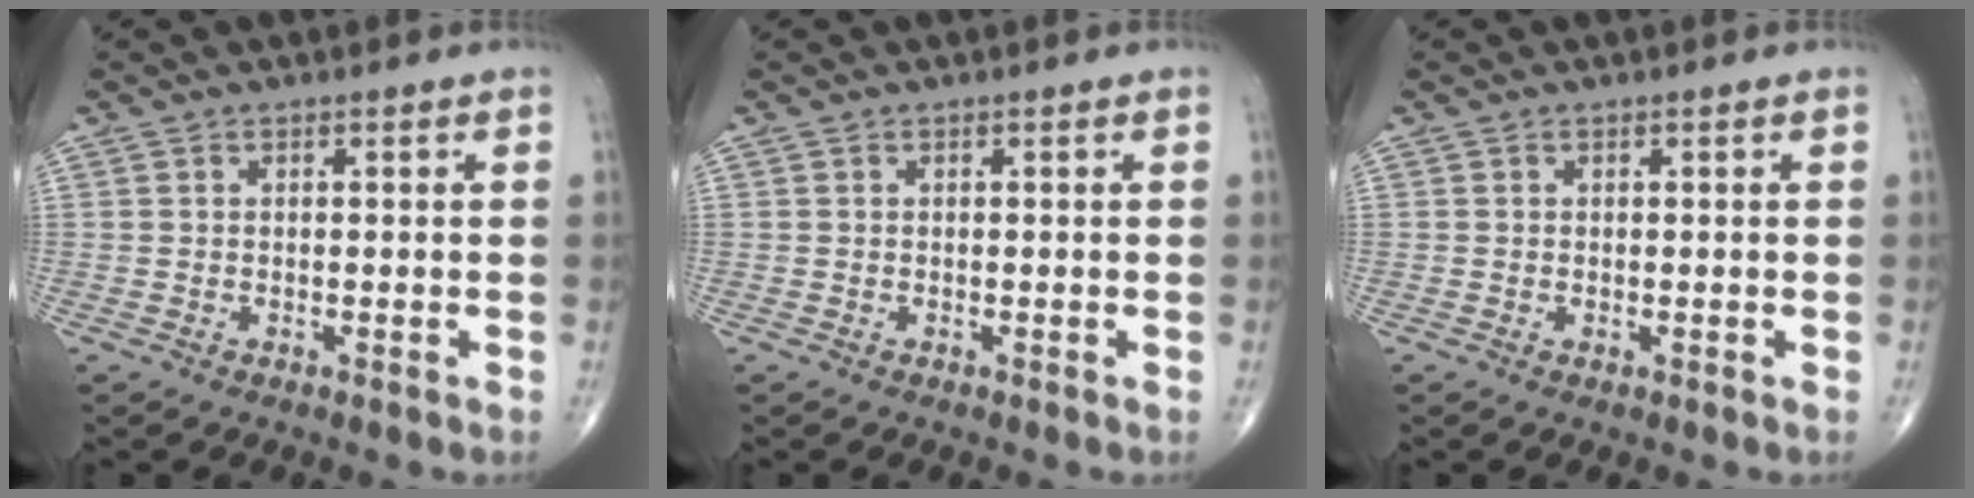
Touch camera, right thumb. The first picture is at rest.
{"total": 0.0}
{"total": 0.0}